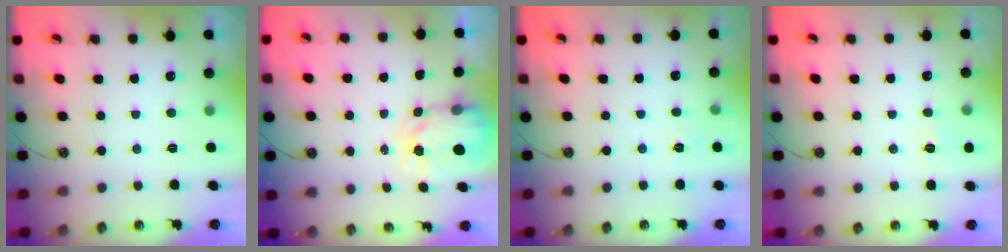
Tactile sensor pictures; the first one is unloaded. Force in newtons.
{"total": 3.9, "press": 3.9, "slide": 0.4}
{"total": 2.3, "press": 2.3, "slide": 0.3}
{"total": 6.1, "press": 6.0, "slide": 0.6}